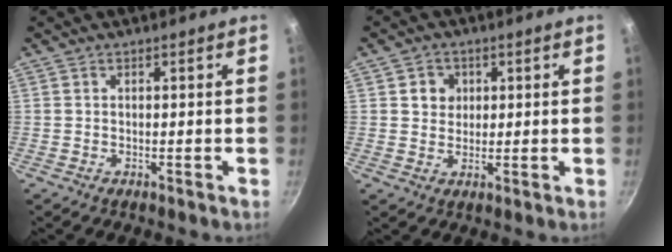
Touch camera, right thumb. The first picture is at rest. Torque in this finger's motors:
{"motor_torque": [-0.16, -0.14, 0.82, 0.09, 0.14]}